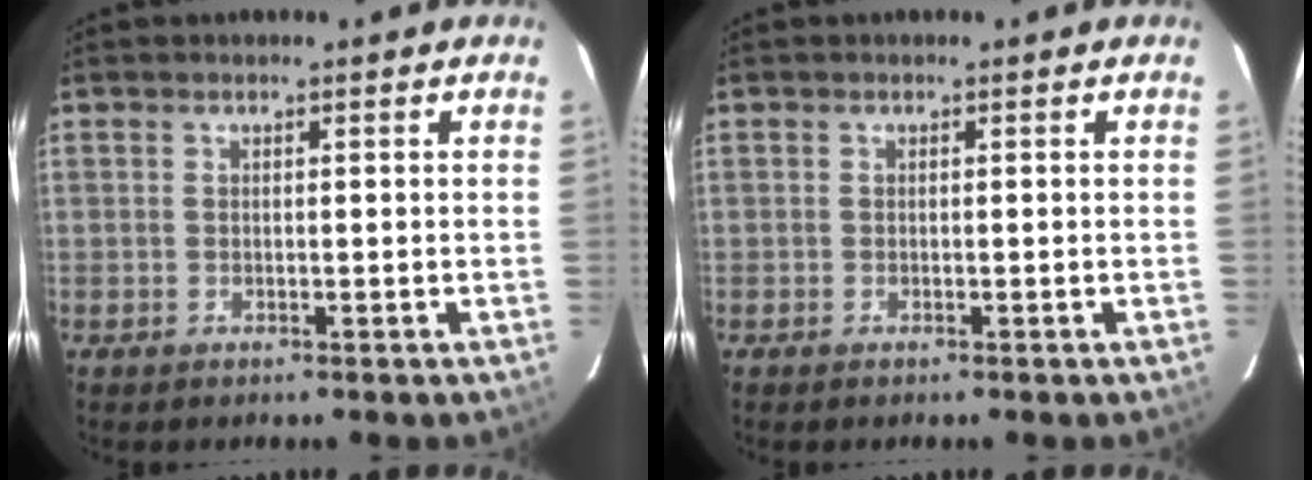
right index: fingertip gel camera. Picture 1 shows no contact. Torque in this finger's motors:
{"motor_torque": [0.10, -0.05, 0.03, 0.01]}